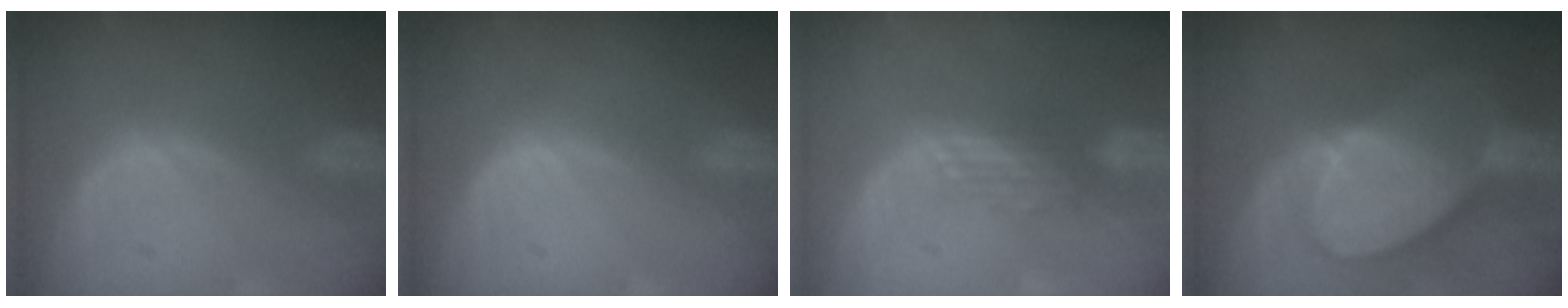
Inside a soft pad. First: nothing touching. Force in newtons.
{"total": 0.0}
{"total": 2.8, "press": 2.4, "slide": 1.4}
{"total": 10.0, "press": 8.8, "slide": 4.7}